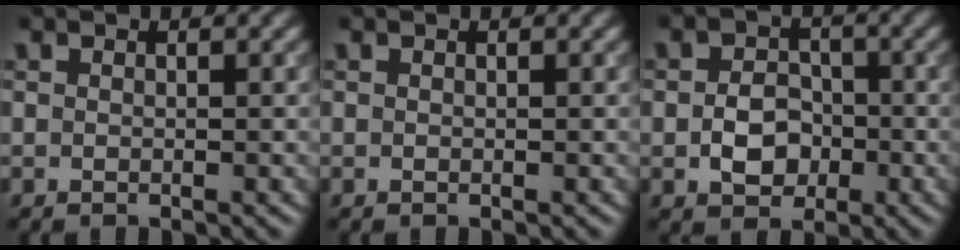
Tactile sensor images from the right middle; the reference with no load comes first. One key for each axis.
{"total": 0.0}
{"total": 3.5, "fx": -0.9, "fy": 2.7, "fz": 2.0, "tx": -0.030, "ty": 0.001, "tz": -0.018}